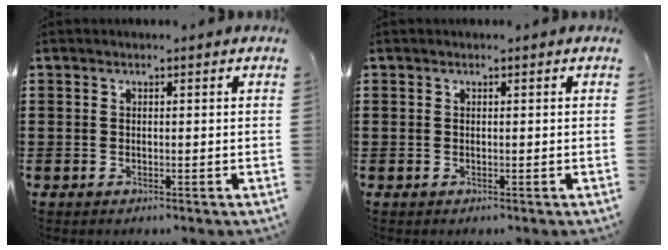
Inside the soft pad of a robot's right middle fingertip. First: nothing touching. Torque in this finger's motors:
{"motor_torque": [0.00, 0.00, 0.04, -0.01]}